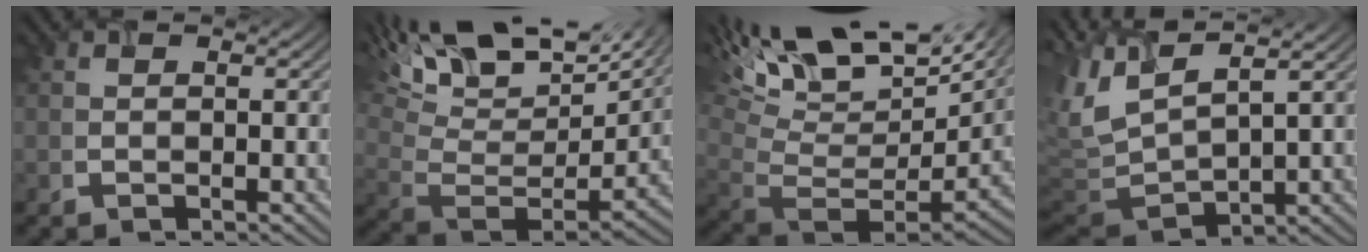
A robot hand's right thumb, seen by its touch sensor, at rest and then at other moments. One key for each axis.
{"total": 16.9, "fx": 10.1, "fy": 6.5, "fz": 11.8, "tx": -0.238, "ty": 0.018, "tz": 0.161}
{"total": 18.3, "fx": 9.9, "fy": 7.2, "fz": 13.5, "tx": -0.260, "ty": 0.020, "tz": 0.172}
{"total": 6.9, "fx": 4.3, "fy": 1.6, "fz": 5.2, "tx": -0.141, "ty": 0.016, "tz": 0.086}